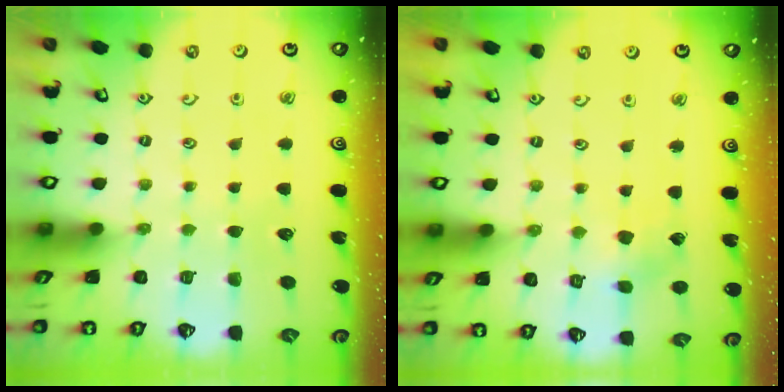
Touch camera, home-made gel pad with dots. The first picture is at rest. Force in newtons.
{"total": 2.1, "press": 2.1, "slide": 0.2}